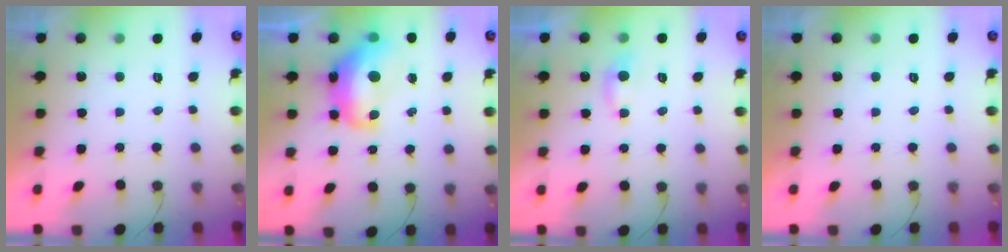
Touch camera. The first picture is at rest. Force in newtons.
{"total": 14.3, "press": 14.2, "slide": 1.6}
{"total": 4.5, "press": 4.4, "slide": 0.5}
{"total": 0.0}